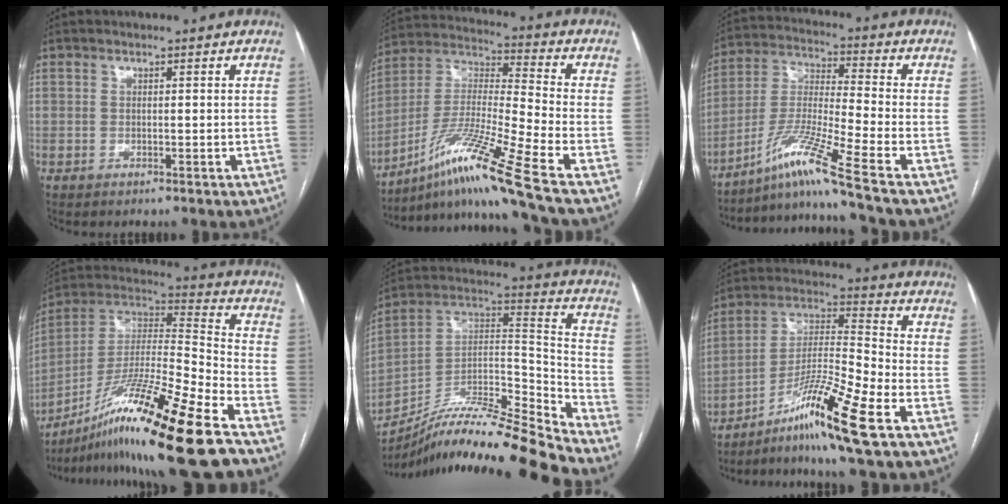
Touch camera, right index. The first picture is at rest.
{"total": 16.7, "force": [-10.9, -2.9, 12.4], "torque": [-0.256, -0.006, -0.195]}
{"total": 12.4, "force": [-8.5, -2.9, 8.5], "torque": [-0.180, -0.014, -0.155]}
{"total": 23.9, "force": [-16.2, -0.7, 17.5], "torque": [-0.306, -0.022, -0.294]}
{"total": 21.8, "force": [-19.3, -0.4, 10.1], "torque": [-0.166, 0.022, -0.334]}
{"total": 14.4, "force": [-8.4, -0.9, 11.7], "torque": [-0.229, -0.014, -0.150]}